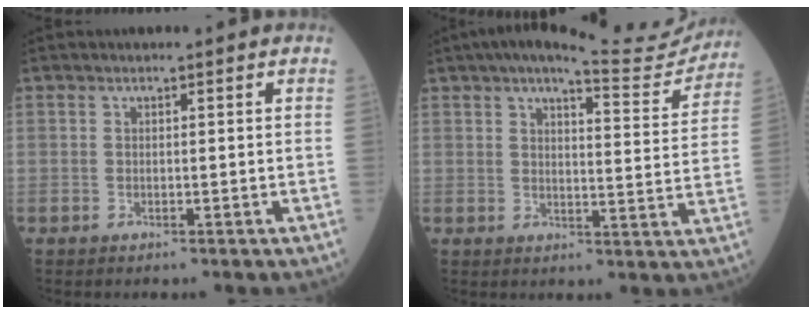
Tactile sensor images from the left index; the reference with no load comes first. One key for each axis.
{"total": 15.2, "fx": 13.9, "fy": 2.4, "fz": 5.7, "tx": -0.072, "ty": -0.010, "tz": 0.169}